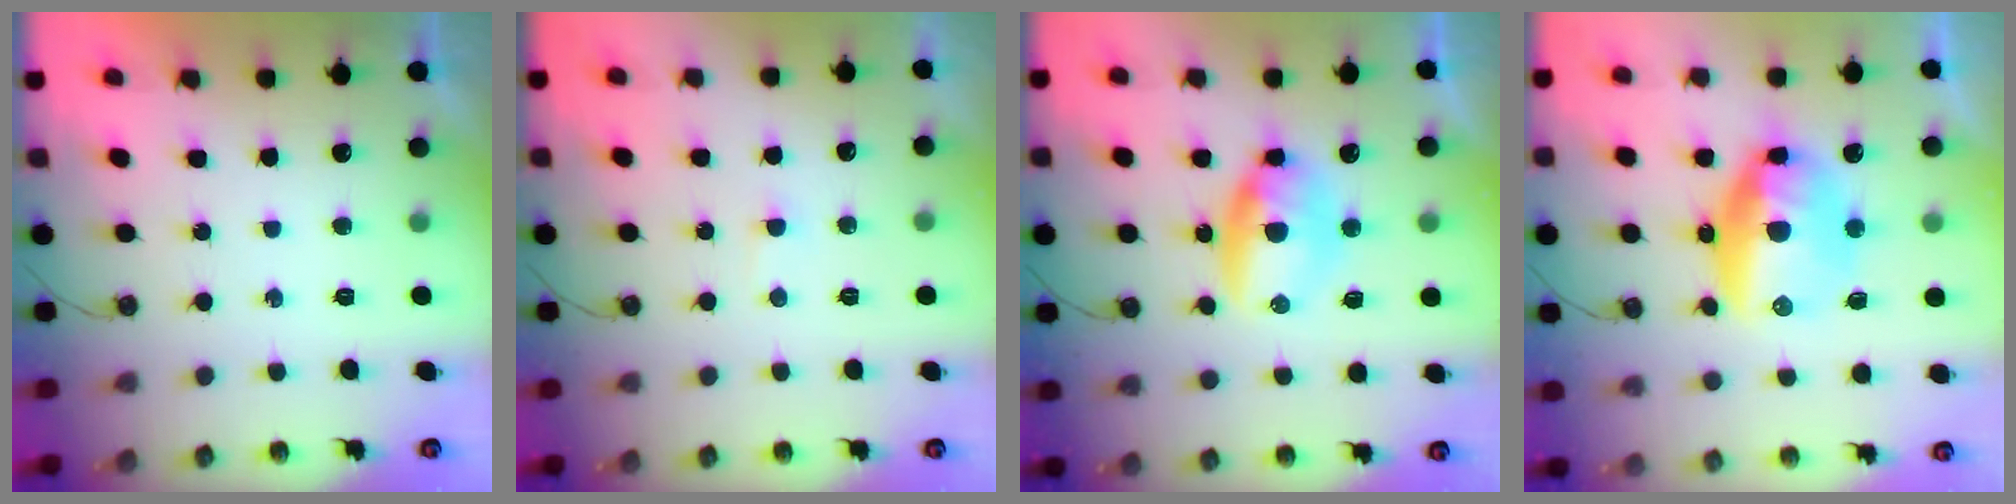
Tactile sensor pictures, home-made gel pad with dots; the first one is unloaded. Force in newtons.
{"total": 1.4, "press": 1.4, "slide": 0.3}
{"total": 9.0, "press": 8.5, "slide": 3.0}
{"total": 18.1, "press": 16.0, "slide": 8.5}